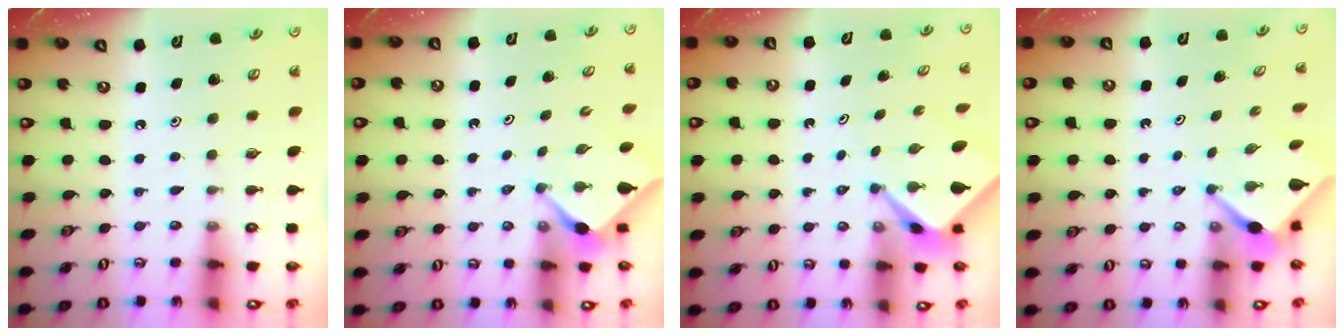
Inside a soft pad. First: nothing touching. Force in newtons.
{"total": 2.9, "press": 2.9, "slide": 0.4}
{"total": 2.5, "press": 2.5, "slide": 0.2}
{"total": 3.0, "press": 3.0, "slide": 0.2}